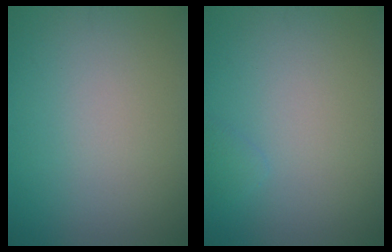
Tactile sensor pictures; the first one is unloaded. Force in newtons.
{"total": 0.6, "press": 0.6, "slide": 0.0}